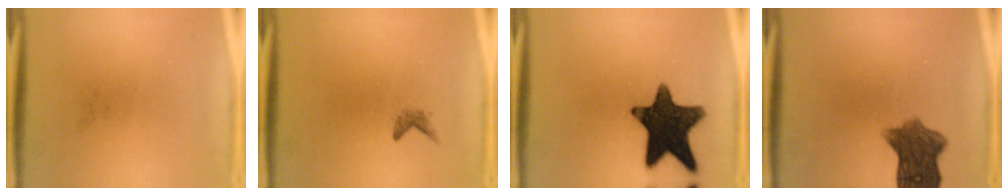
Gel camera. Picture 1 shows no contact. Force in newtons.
{"total": 0.9}
{"total": 16.0}
{"total": 8.1}